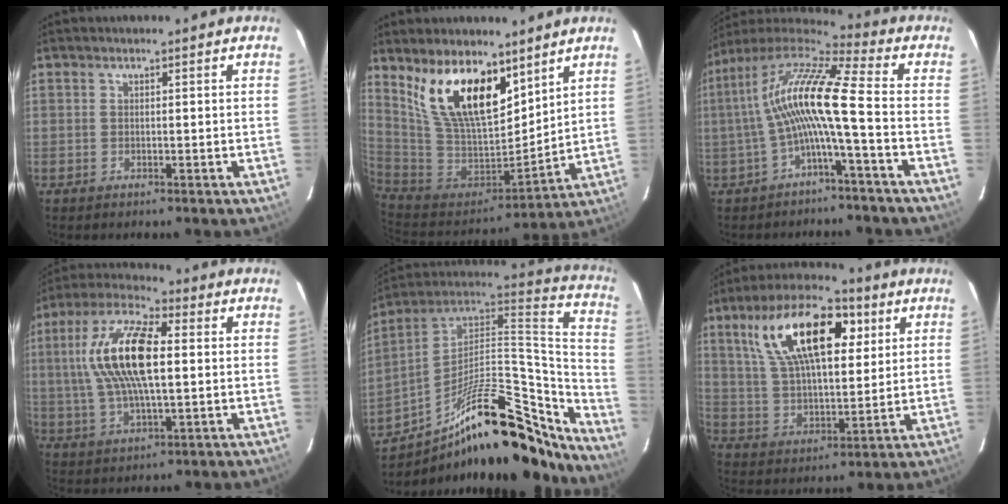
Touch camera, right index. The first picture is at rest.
{"total": 16.2, "force": [9.8, 8.3, 10.0], "torque": [-0.190, 0.001, 0.201]}
{"total": 12.9, "force": [-1.6, 0.3, 12.8], "torque": [-0.249, 0.016, -0.035]}
{"total": 16.2, "force": [2.0, 5.8, 15.0], "torque": [-0.301, 0.018, 0.033]}
{"total": 31.1, "force": [-20.8, 11.2, 20.2], "torque": [-0.290, 0.024, -0.312]}
{"total": 19.4, "force": [8.2, 8.5, 15.3], "torque": [-0.280, 0.036, 0.147]}